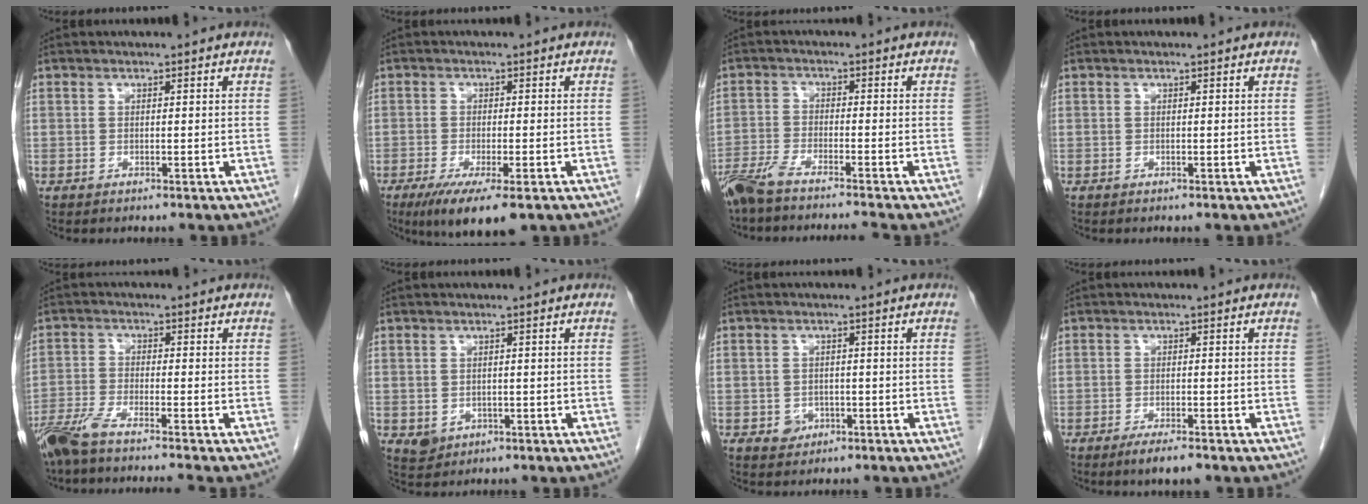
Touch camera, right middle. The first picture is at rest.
{"total": 8.6, "force": [-5.3, 1.7, 6.6], "torque": [-0.106, -0.024, -0.082]}
{"total": 7.5, "force": [-6.7, -0.5, 3.4], "torque": [-0.056, -0.016, -0.119]}
{"total": 0.0}
{"total": 7.7, "force": [-6.5, -0.7, 4.0], "torque": [-0.069, -0.022, -0.118]}
{"total": 2.6, "force": [-0.7, 2.3, 1.0], "torque": [-0.015, 0.001, 0.002]}
{"total": 2.4, "force": [-1.0, 2.0, 0.8], "torque": [-0.008, 0.007, -0.010]}
{"total": 3.4, "force": [-2.4, 0.5, 2.3], "torque": [-0.043, -0.005, -0.038]}